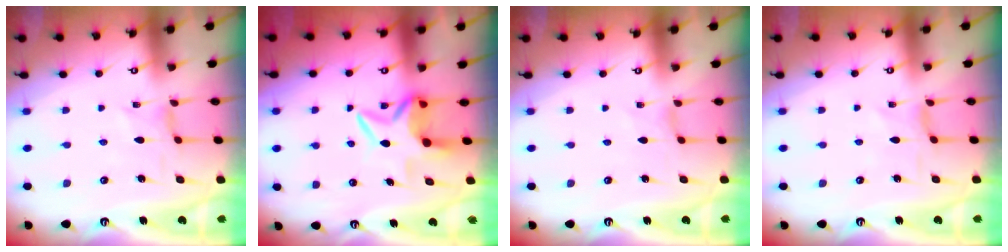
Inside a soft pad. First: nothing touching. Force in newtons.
{"total": 6.3, "press": 6.2, "slide": 1.2}
{"total": 0.0}
{"total": 0.7, "press": 0.6, "slide": 0.3}